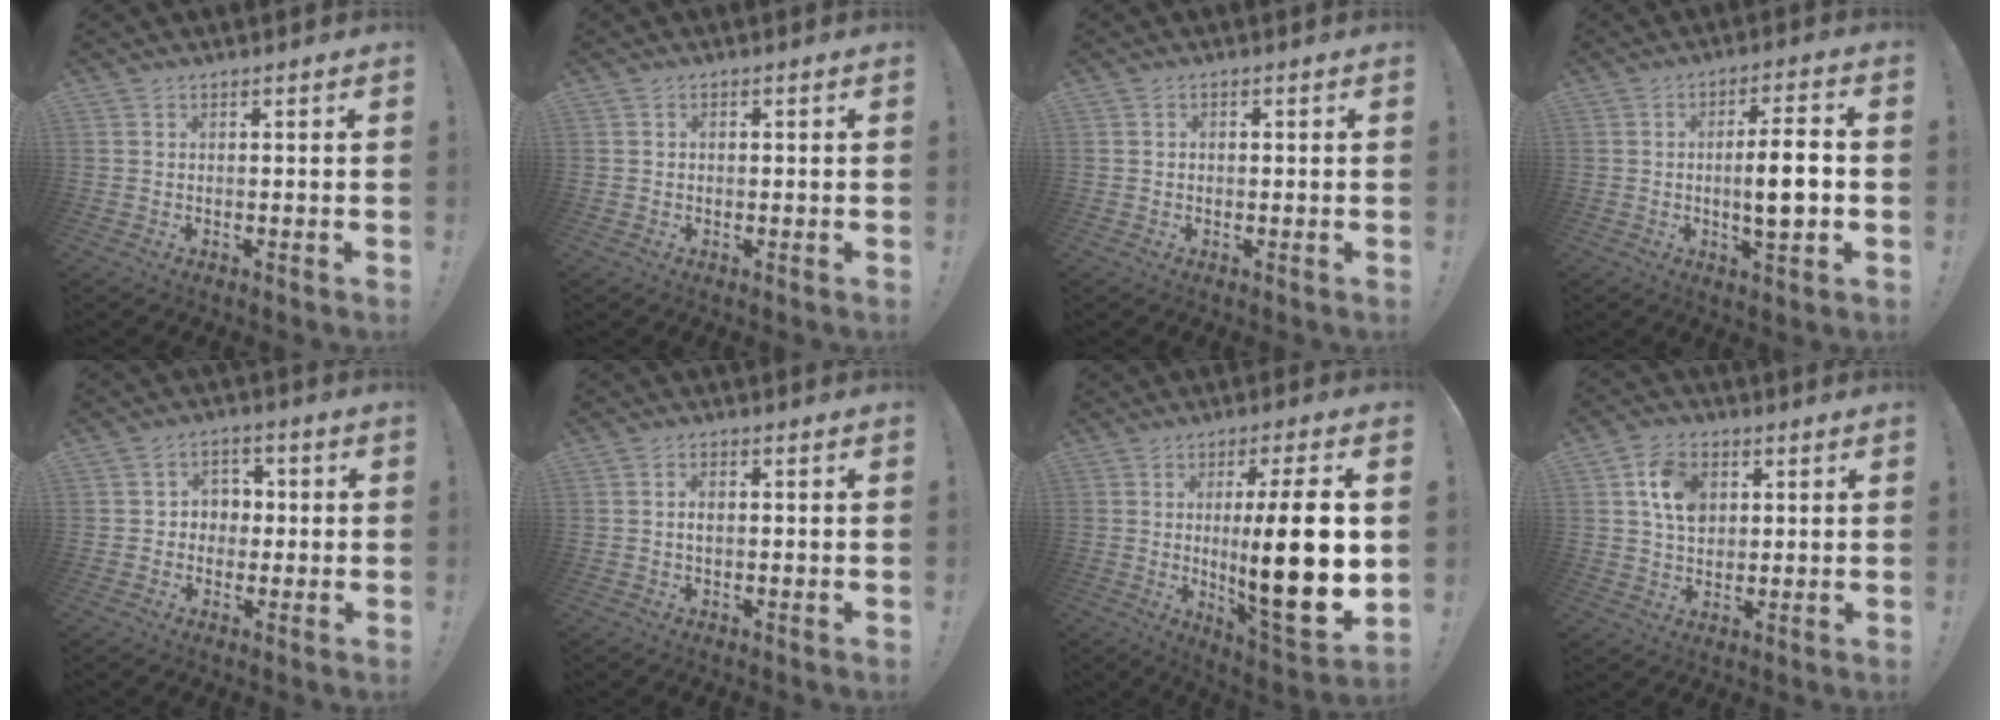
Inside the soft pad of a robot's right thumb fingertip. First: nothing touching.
{"total": 0.9, "force": [-0.3, 0.7, 0.5], "torque": [-0.015, 0.006, -0.004]}
{"total": 1.0, "force": [-0.4, 0.8, 0.5], "torque": [-0.016, 0.007, -0.006]}
{"total": 9.8, "force": [-1.2, 1.7, 9.6], "torque": [-0.151, -0.003, -0.027]}
{"total": 2.3, "force": [-0.7, 2.0, 1.0], "torque": [-0.016, 0.005, -0.014]}
{"total": 1.8, "force": [-0.1, 1.0, 1.6], "torque": [-0.022, 0.002, -0.004]}
{"total": 21.3, "force": [0.7, 3.5, 21.0], "torque": [-0.340, -0.027, 0.009]}
{"total": 10.3, "force": [3.2, 7.7, 6.0], "torque": [-0.100, 0.010, 0.064]}